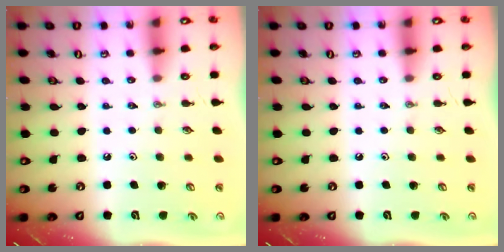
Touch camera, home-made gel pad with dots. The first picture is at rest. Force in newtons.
{"total": 0.0}